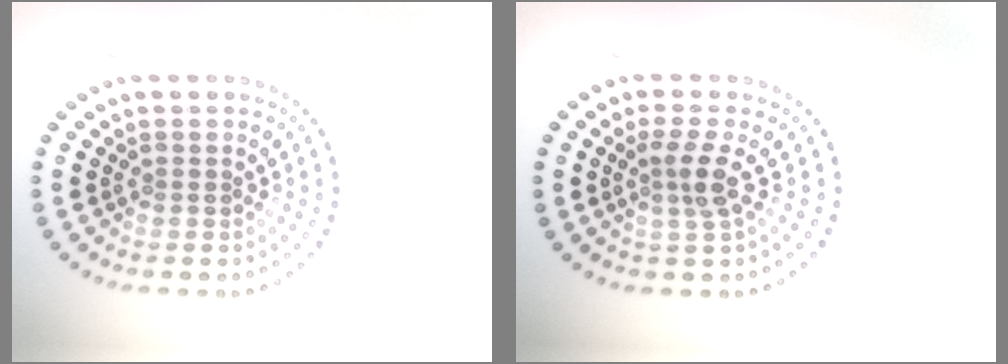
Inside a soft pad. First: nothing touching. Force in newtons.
{"total": 2.4, "press": 1.7, "slide": 1.6}